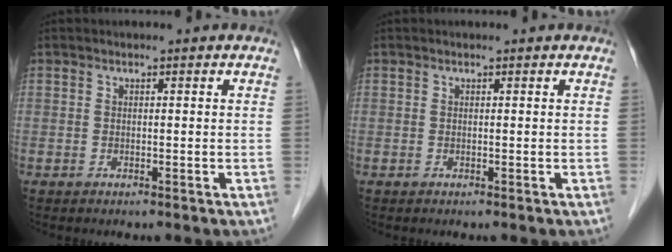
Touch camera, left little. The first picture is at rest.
{"total": 0.0}